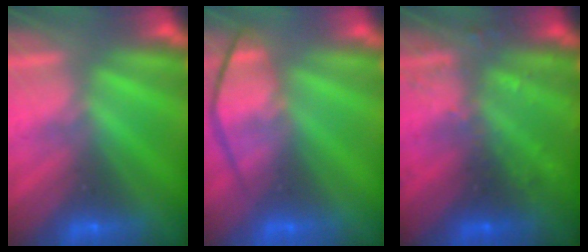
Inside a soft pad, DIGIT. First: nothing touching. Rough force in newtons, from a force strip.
{"total": 4.4}
{"total": 2.9}